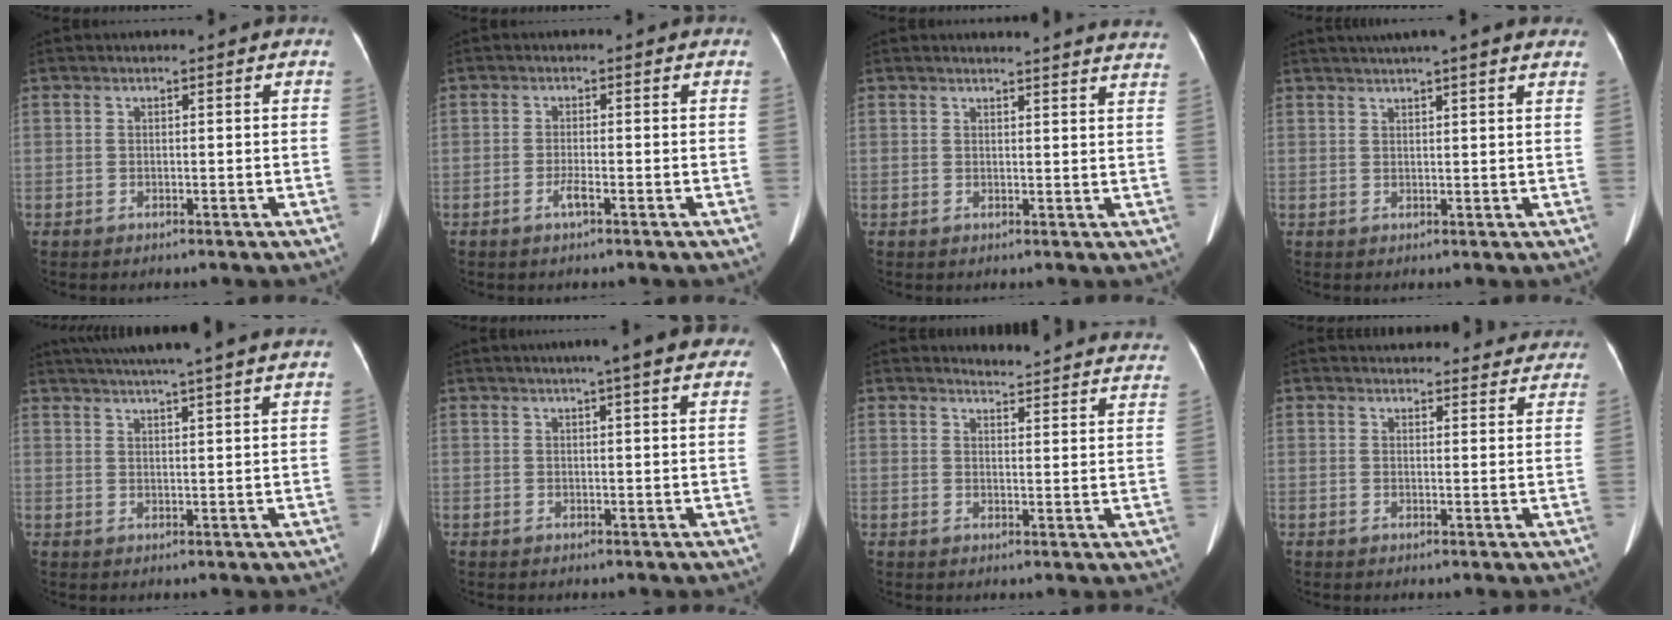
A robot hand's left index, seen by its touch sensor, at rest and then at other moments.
{"total": 1.6, "force": [-1.0, 0.0, 1.3], "torque": [-0.030, -0.003, -0.019]}
{"total": 13.3, "force": [13.0, 0.2, 2.8], "torque": [-0.022, -0.046, 0.126]}
{"total": 11.4, "force": [9.7, 0.6, 6.1], "torque": [-0.093, 0.035, 0.115]}
{"total": 17.2, "force": [15.0, -0.7, 8.4], "torque": [-0.143, 0.013, 0.196]}
{"total": 9.9, "force": [7.6, 1.0, 6.2], "torque": [-0.073, 0.021, 0.078]}
{"total": 19.5, "force": [19.2, 1.6, 2.9], "torque": [-0.019, -0.090, 0.197]}
{"total": 17.8, "force": [16.8, 4.8, 3.4], "torque": [-0.030, 0.003, 0.188]}